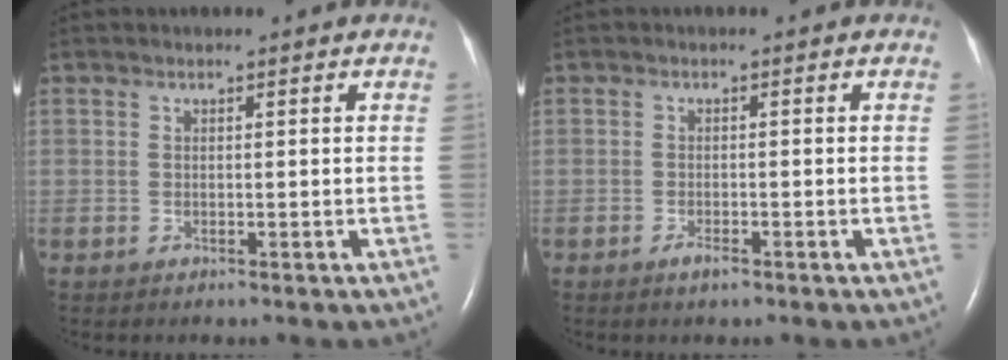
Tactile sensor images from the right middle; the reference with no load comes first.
{"total": 1.5, "force": [-1.0, 0.4, 1.0], "torque": [-0.024, -0.002, -0.016]}